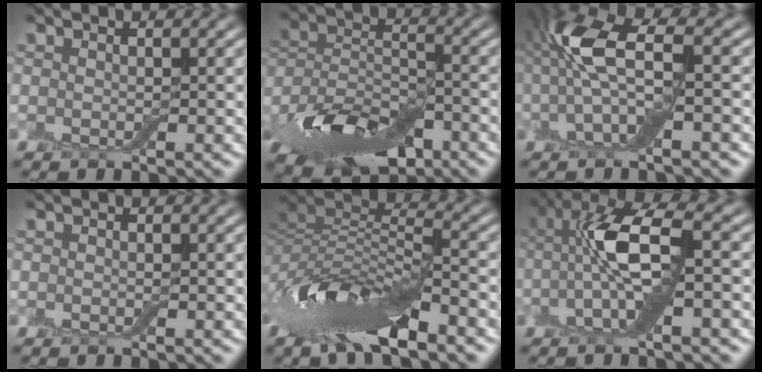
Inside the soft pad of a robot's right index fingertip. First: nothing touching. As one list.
[{"total": 10.3, "force": [-7.5, 5.3, 4.7], "torque": [-0.087, -0.001, -0.134]}, {"total": 7.1, "force": [0.6, 2.5, 6.7], "torque": [-0.148, 0.015, 0.003]}, {"total": 0.0}, {"total": 10.1, "force": [-5.4, 3.7, 7.7], "torque": [-0.140, 0.007, -0.110]}, {"total": 7.1, "force": [-0.7, 2.3, 6.7], "torque": [-0.136, 0.020, -0.022]}]